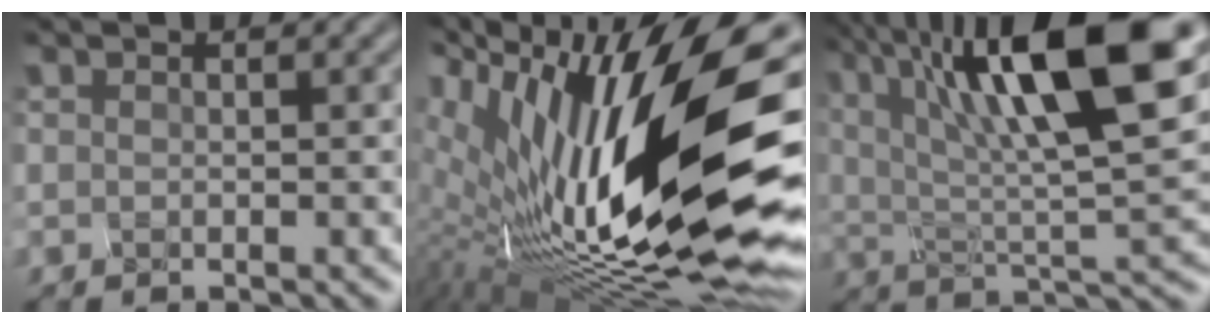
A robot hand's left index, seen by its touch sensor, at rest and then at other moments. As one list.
[{"total": 16.5, "force": [2.9, 6.2, 15.0], "torque": [-0.287, -0.004, 0.066]}, {"total": 13.3, "force": [6.4, 3.1, 11.3], "torque": [-0.197, 0.010, 0.117]}]